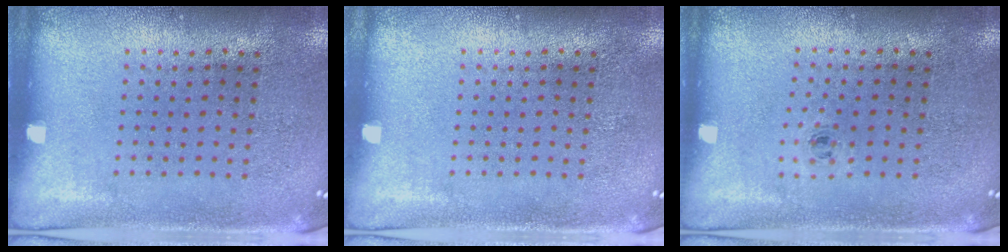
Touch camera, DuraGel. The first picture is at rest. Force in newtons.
{"total": 0.0}
{"total": 0.6, "press": 0.3, "slide": 0.5}